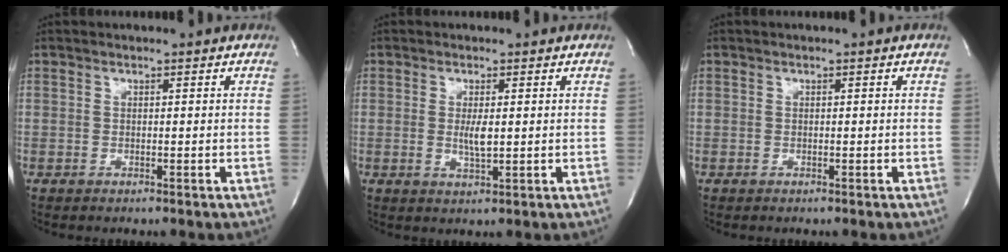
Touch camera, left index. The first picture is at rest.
{"total": 2.5, "force": [0.1, 0.5, 2.4], "torque": [-0.049, -0.009, 0.003]}
{"total": 0.0}